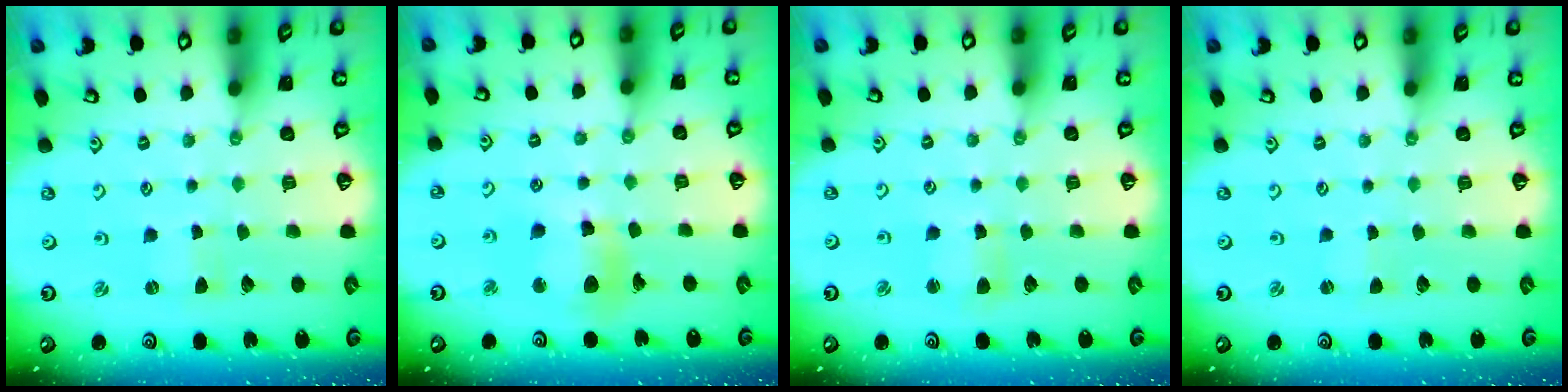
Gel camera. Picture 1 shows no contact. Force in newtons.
{"total": 10.4, "press": 10.3, "slide": 1.2}
{"total": 3.3, "press": 3.3, "slide": 0.4}
{"total": 0.0}